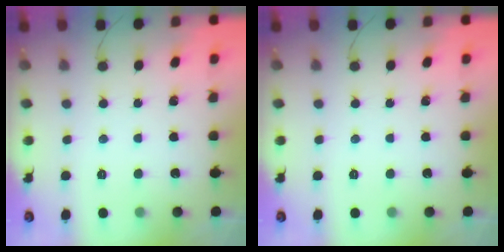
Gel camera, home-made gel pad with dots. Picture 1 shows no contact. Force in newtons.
{"total": 0.0}